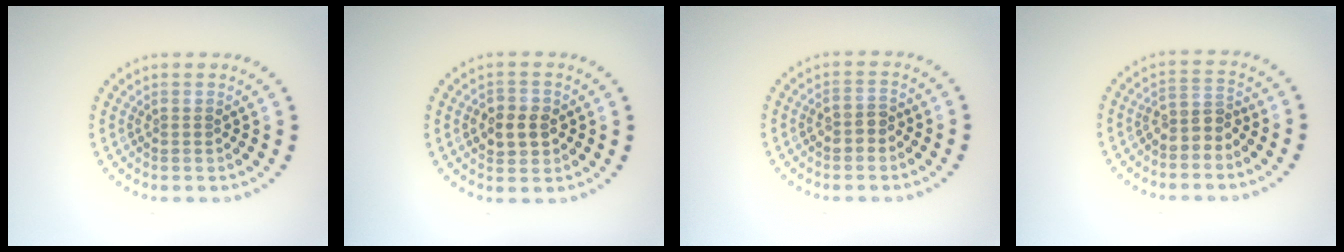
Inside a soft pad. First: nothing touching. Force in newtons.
{"total": 2.9, "press": 2.9, "slide": 0.4}
{"total": 1.6, "press": 1.5, "slide": 0.5}
{"total": 2.4, "press": 2.0, "slide": 1.4}